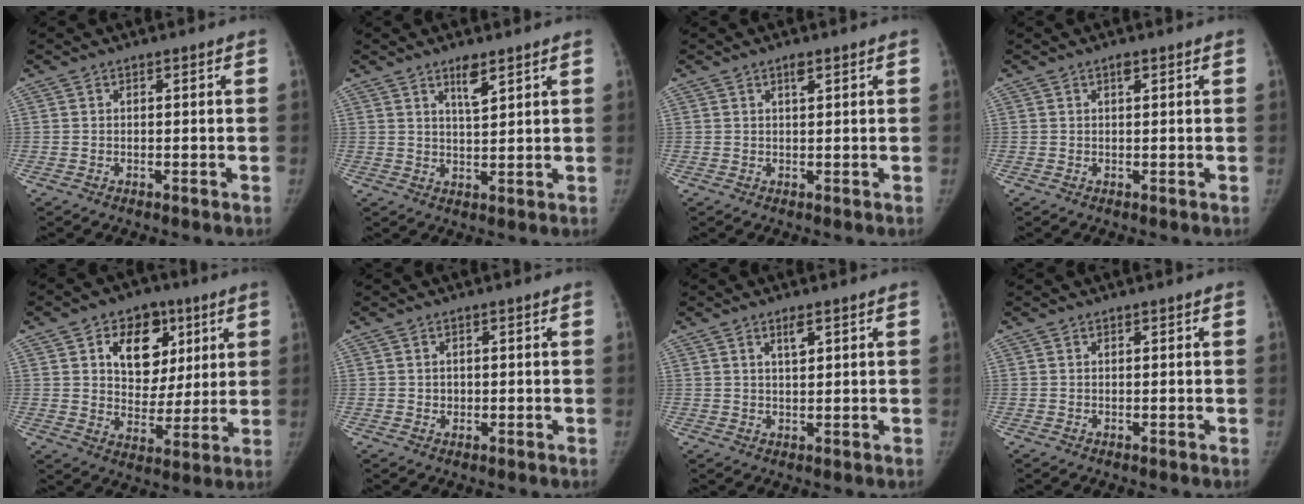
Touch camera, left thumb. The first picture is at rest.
{"total": 4.2, "force": [2.7, 1.1, 3.0], "torque": [-0.046, -0.018, 0.049]}
{"total": 1.5, "force": [0.9, 0.4, 1.1], "torque": [-0.016, 0.000, 0.014]}
{"total": 1.0, "force": [0.6, 0.4, 0.8], "torque": [-0.010, 0.000, 0.008]}
{"total": 14.4, "force": [5.6, 10.6, 8.0], "torque": [-0.065, -0.017, 0.090]}
{"total": 1.1, "force": [0.0, 1.0, 0.3], "torque": [0.001, 0.002, 0.002]}
{"total": 2.7, "force": [1.5, 0.8, 2.1], "torque": [-0.035, -0.006, 0.028]}
{"total": 0.0}